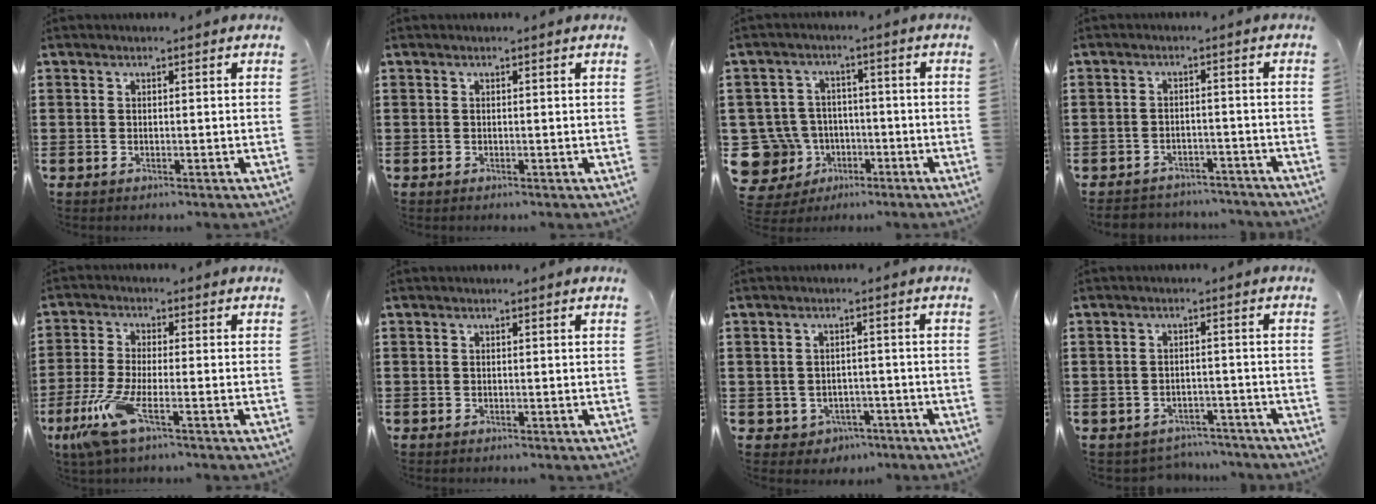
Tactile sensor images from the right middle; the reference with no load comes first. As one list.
[{"total": 0.0}, {"total": 8.8, "force": [-2.4, 8.0, 3.0], "torque": [-0.127, 0.004, -0.046]}, {"total": 2.9, "force": [-2.8, 0.5, -0.2], "torque": [-0.005, -0.002, -0.062]}, {"total": 7.3, "force": [-3.7, 1.5, 6.1], "torque": [-0.145, -0.019, -0.071]}, {"total": 0.0}, {"total": 2.0, "force": [-1.5, 1.3, 0.1], "torque": [-0.013, 0.002, -0.036]}, {"total": 2.6, "force": [-2.5, 0.6, -0.3], "torque": [-0.005, 0.001, -0.057]}]